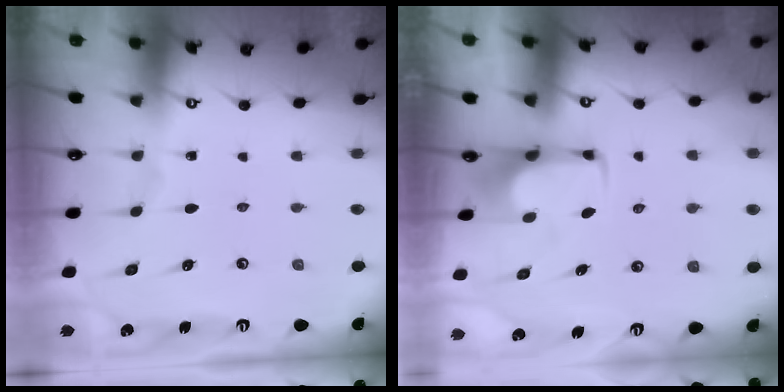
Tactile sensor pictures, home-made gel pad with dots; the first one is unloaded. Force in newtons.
{"total": 2.2, "press": 2.1, "slide": 0.4}